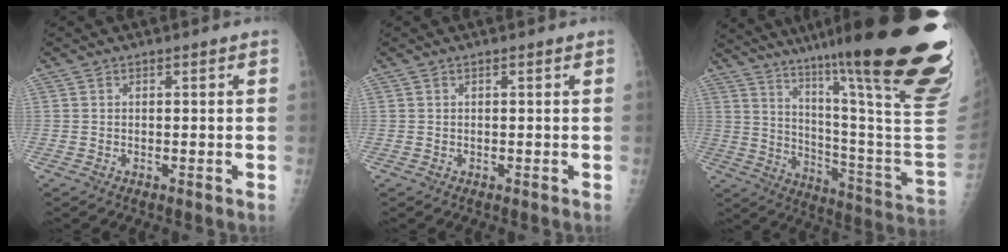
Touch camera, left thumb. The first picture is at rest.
{"total": 0.0}
{"total": 37.3, "force": [23.5, 4.6, 28.6], "torque": [-0.296, -0.100, 0.344]}